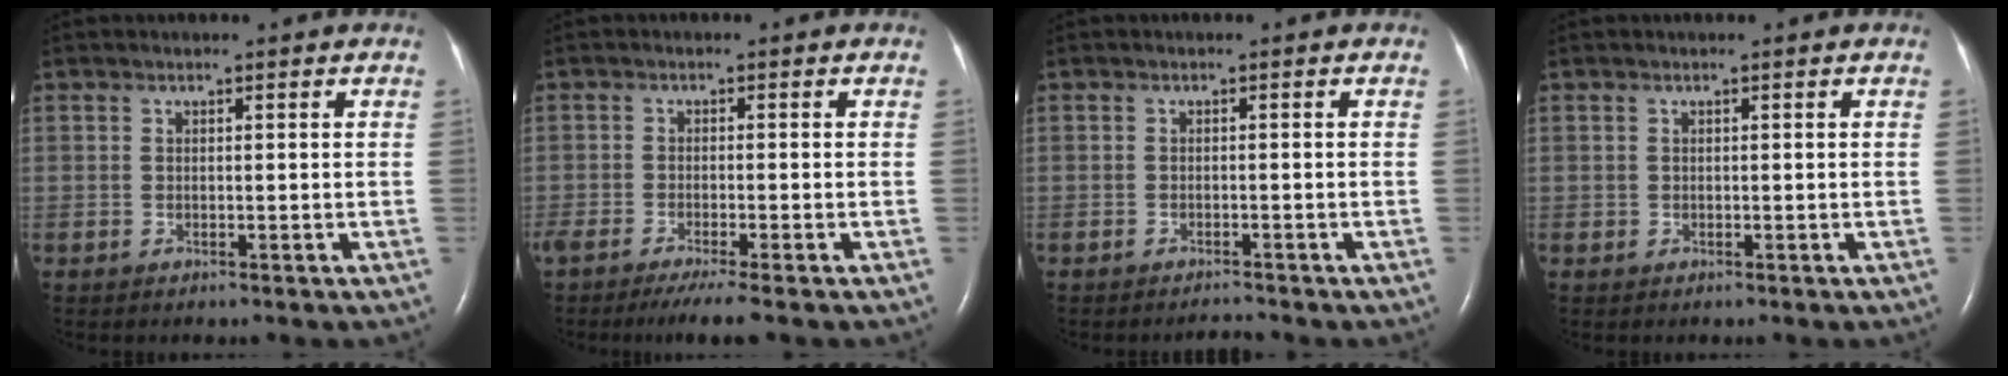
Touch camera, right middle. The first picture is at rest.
{"total": 5.4, "force": [-4.2, -0.1, 3.4], "torque": [-0.051, -0.013, -0.067]}
{"total": 1.1, "force": [-1.1, -0.1, 0.0], "torque": [-0.004, -0.007, -0.013]}
{"total": 0.0}